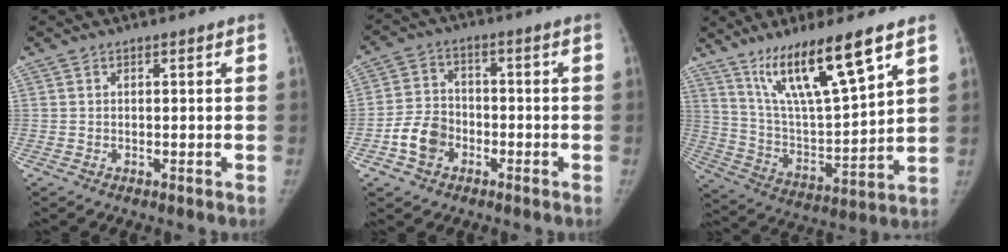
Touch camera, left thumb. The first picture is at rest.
{"total": 7.1, "force": [-3.0, 5.5, 3.4], "torque": [-0.050, 0.025, -0.057]}
{"total": 17.9, "force": [11.3, 3.2, 13.5], "torque": [-0.229, -0.055, 0.218]}